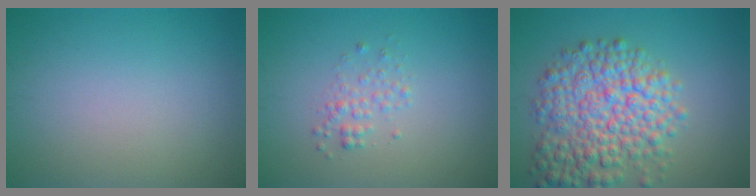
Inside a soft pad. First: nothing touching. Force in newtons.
{"total": 1.4, "press": 1.4, "slide": 0.1}
{"total": 7.9, "press": 7.9, "slide": 0.3}